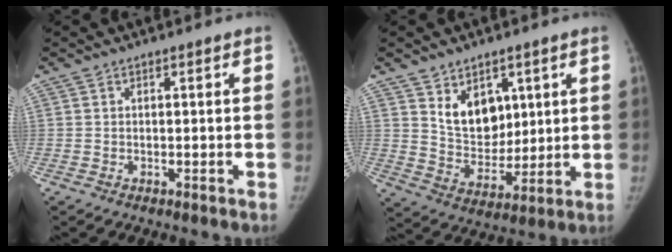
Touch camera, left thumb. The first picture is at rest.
{"total": 10.5, "force": [4.7, 7.3, 5.9], "torque": [-0.058, -0.039, 0.097]}